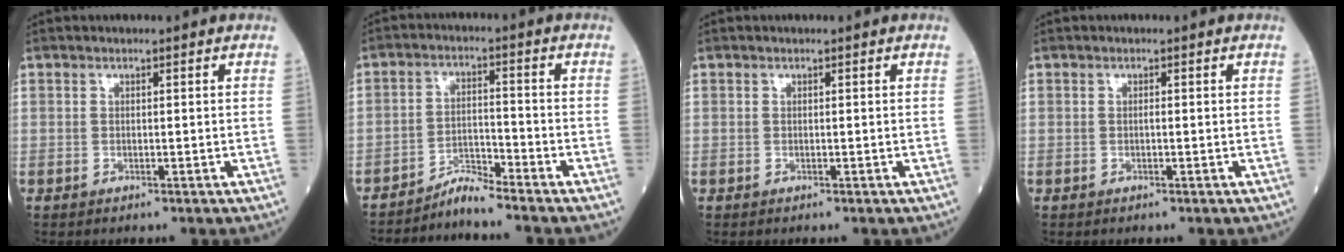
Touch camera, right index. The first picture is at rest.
{"total": 4.0, "force": [-3.9, -0.8, 0.4], "torque": [-0.006, -0.014, -0.073]}
{"total": 0.0}
{"total": 0.0}